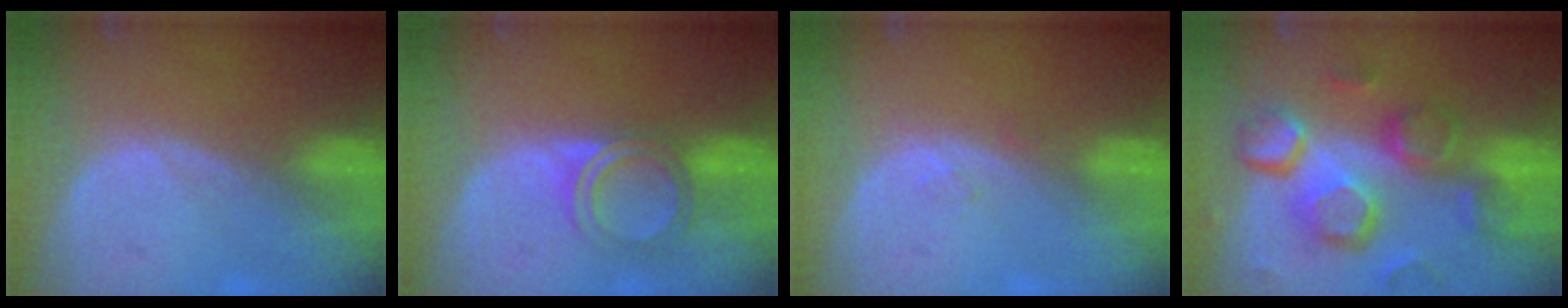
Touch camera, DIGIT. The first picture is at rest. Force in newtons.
{"total": 5.0, "press": 4.8, "slide": 1.4}
{"total": 0.7, "press": 0.7, "slide": 0.1}
{"total": 12.3, "press": 10.7, "slide": 6.1}